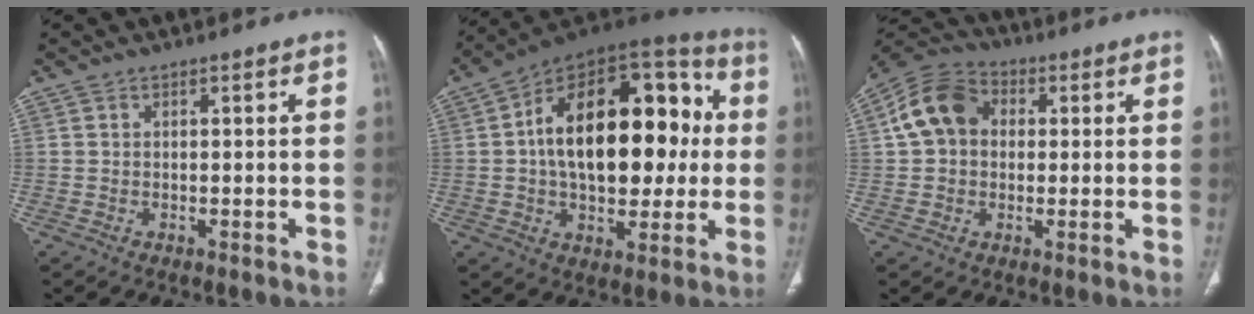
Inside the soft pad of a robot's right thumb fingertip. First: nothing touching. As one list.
[{"total": 27.6, "force": [2.0, 15.6, 22.7], "torque": [-0.320, 0.041, 0.027]}, {"total": 10.7, "force": [1.7, 8.5, 6.3], "torque": [-0.107, 0.025, 0.019]}]